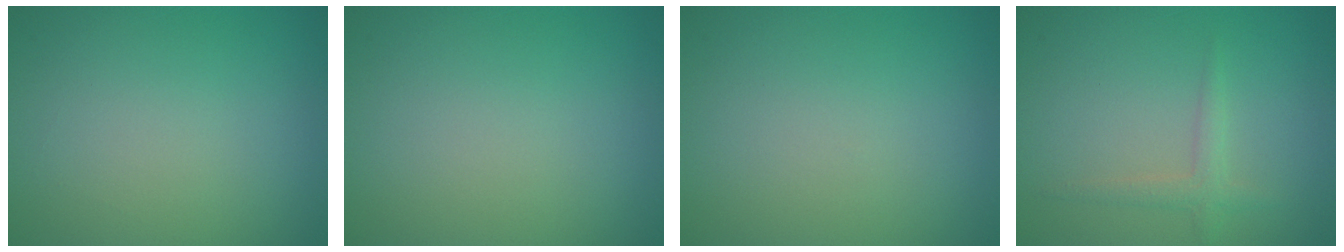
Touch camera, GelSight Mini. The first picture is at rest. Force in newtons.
{"total": 0.0}
{"total": 0.0}
{"total": 1.5, "press": 1.5, "slide": 0.0}